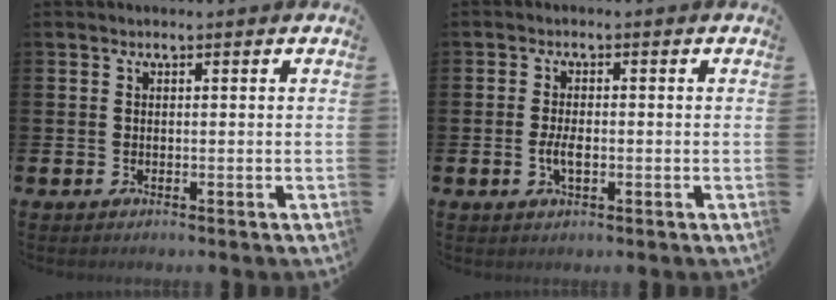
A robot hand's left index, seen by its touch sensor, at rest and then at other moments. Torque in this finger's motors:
{"motor_torque": [0.58, 0.25, 0.05, 0.06]}